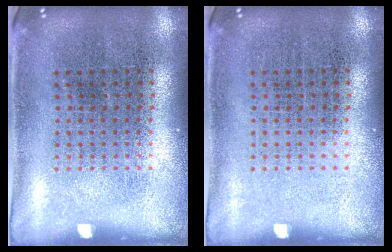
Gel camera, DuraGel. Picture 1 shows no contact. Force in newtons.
{"total": 0.0}